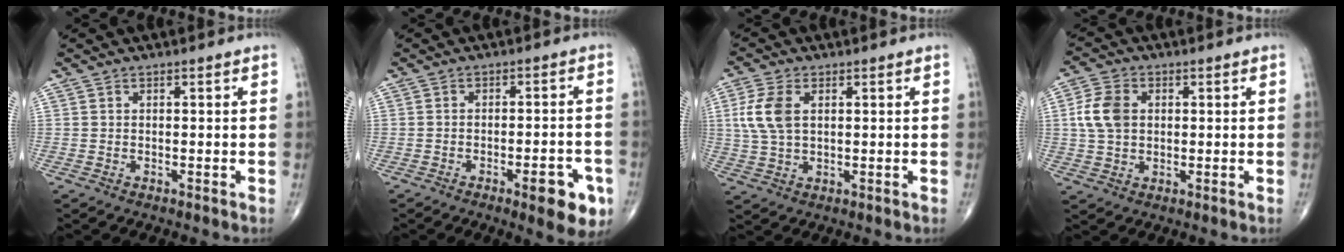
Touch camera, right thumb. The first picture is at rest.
{"total": 8.6, "force": [-4.1, 2.6, 7.1], "torque": [-0.072, 0.015, -0.049]}
{"total": 7.2, "force": [1.6, 4.2, 5.7], "torque": [-0.130, 0.003, 0.035]}
{"total": 7.1, "force": [1.0, 5.1, 4.8], "torque": [-0.094, 0.005, 0.017]}